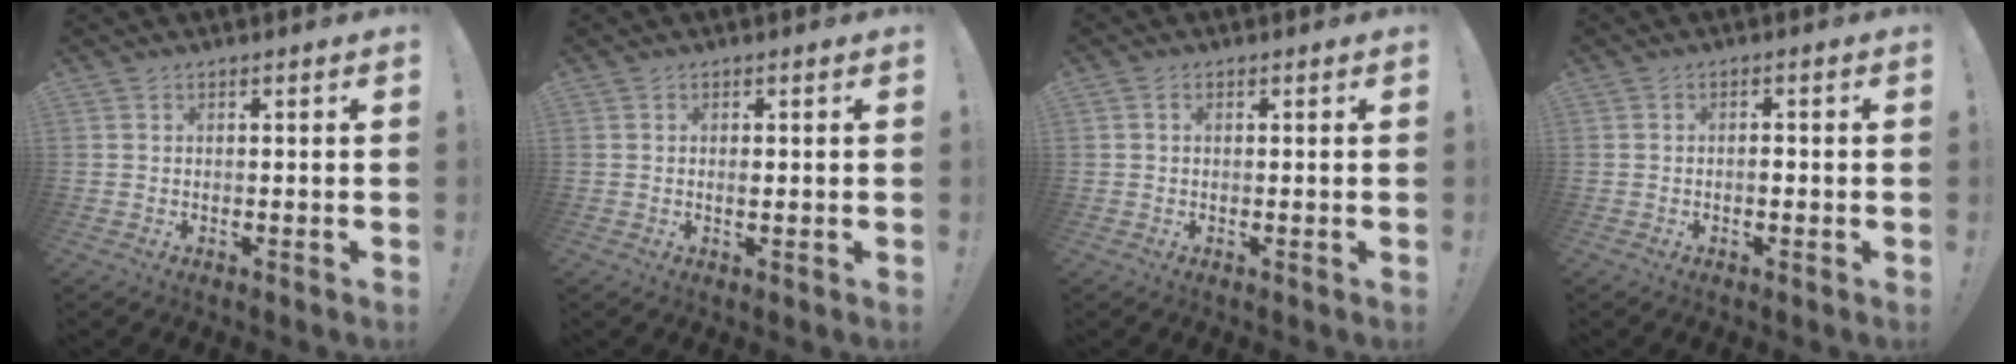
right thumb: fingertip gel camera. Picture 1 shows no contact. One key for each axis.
{"total": 0.8, "fx": -0.2, "fy": 0.4, "fz": 0.7, "tx": -0.011, "ty": 0.000, "tz": -0.005}
{"total": 0.7, "fx": 0.1, "fy": 0.6, "fz": 0.4, "tx": -0.009, "ty": 0.003, "tz": 0.001}
{"total": 1.5, "fx": -0.9, "fy": 0.7, "fz": 1.0, "tx": -0.014, "ty": 0.003, "tz": -0.016}